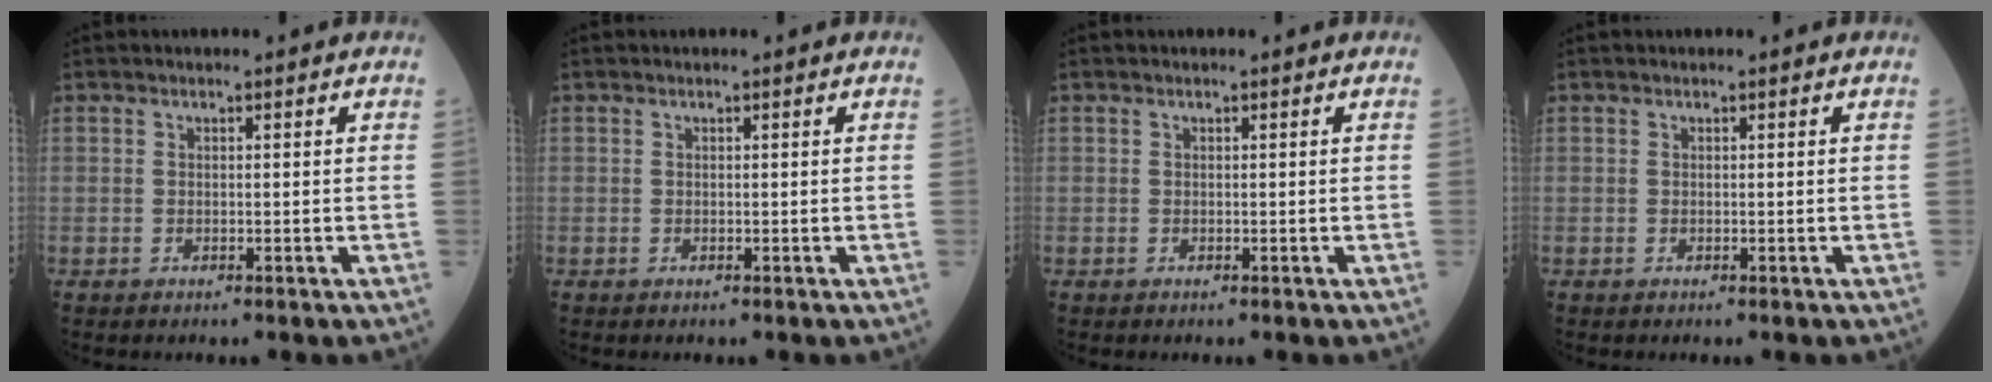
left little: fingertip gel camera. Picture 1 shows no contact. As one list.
[{"total": 0.0}, {"total": 0.0}, {"total": 0.0}]